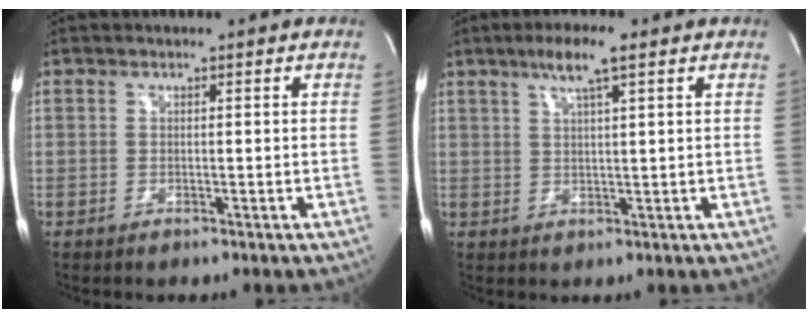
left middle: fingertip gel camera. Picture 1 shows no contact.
{"total": 5.2, "force": [3.1, 0.1, 4.2], "torque": [-0.081, 0.006, 0.055]}